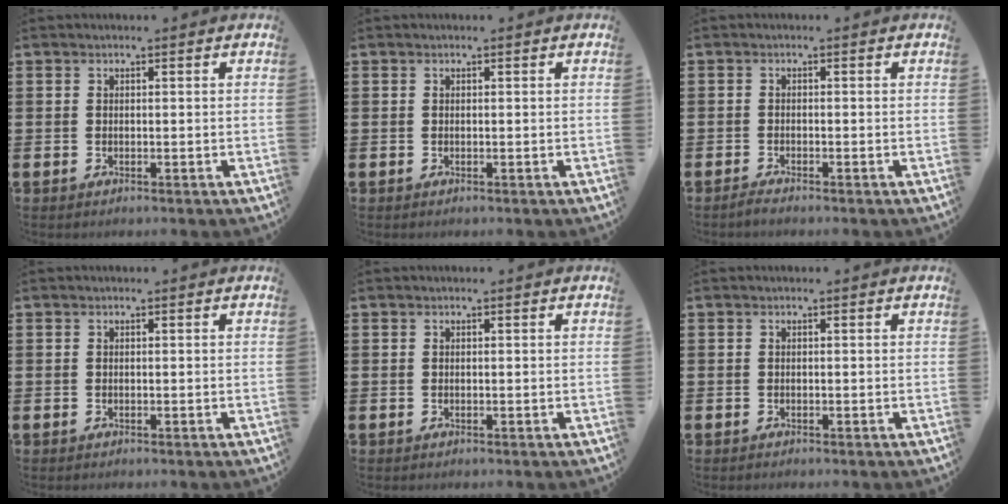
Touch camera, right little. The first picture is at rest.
{"total": 0.0}
{"total": 0.9, "force": [-0.8, 0.0, 0.5], "torque": [-0.009, -0.004, -0.014]}
{"total": 0.0}
{"total": 0.0}
{"total": 0.0}